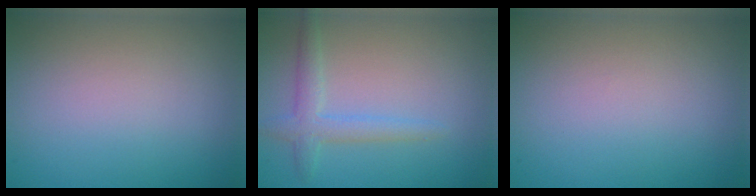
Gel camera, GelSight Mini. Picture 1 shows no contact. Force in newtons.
{"total": 2.4, "press": 2.4, "slide": 0.1}
{"total": 0.0}